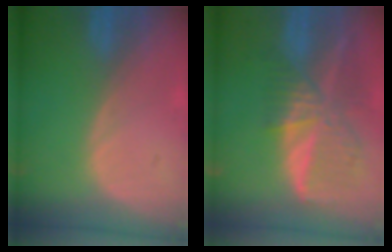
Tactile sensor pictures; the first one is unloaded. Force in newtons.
{"total": 9.3, "press": 8.1, "slide": 4.7}